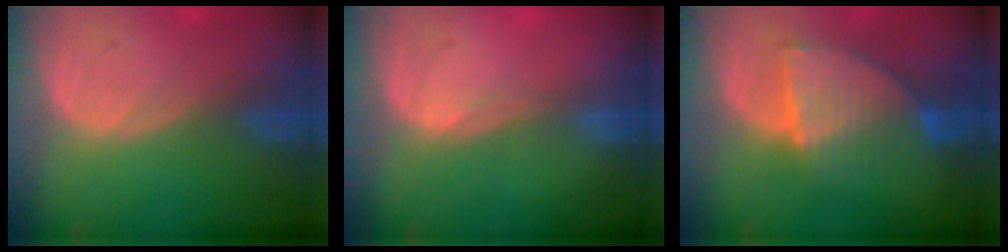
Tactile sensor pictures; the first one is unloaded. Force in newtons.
{"total": 1.0, "press": 0.7, "slide": 0.7}
{"total": 7.2, "press": 6.8, "slide": 2.3}